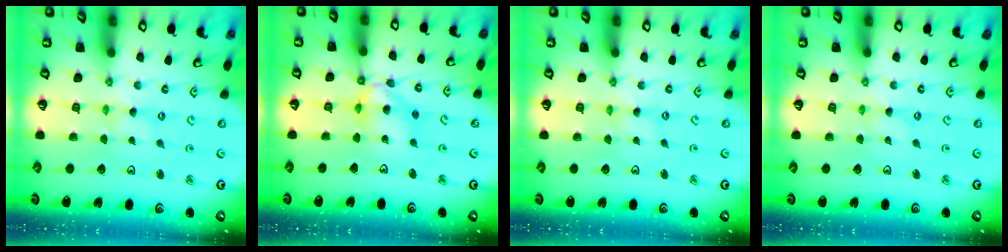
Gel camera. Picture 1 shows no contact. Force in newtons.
{"total": 12.0, "press": 11.9, "slide": 1.4}
{"total": 0.0}
{"total": 0.0}